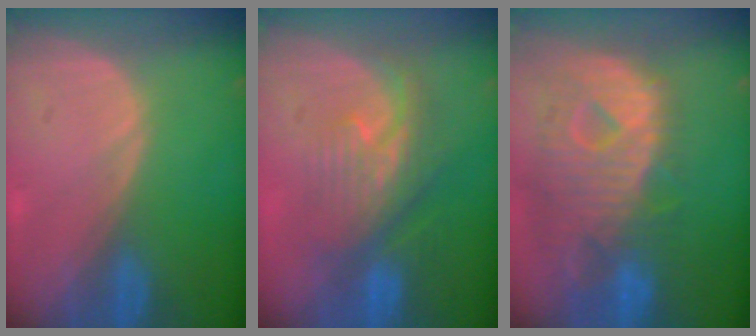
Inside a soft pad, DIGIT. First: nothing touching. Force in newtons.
{"total": 7.9, "press": 7.5, "slide": 2.5}
{"total": 12.6, "press": 10.8, "slide": 6.5}